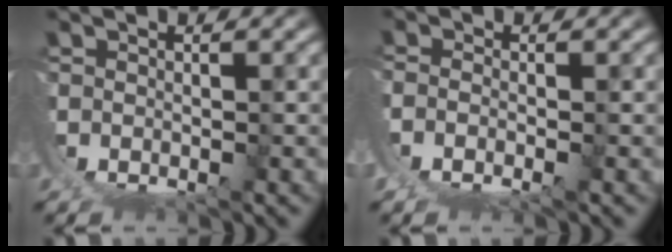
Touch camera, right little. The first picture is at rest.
{"total": 3.0, "force": [0.1, 2.0, 2.3], "torque": [-0.062, -0.013, 0.006]}